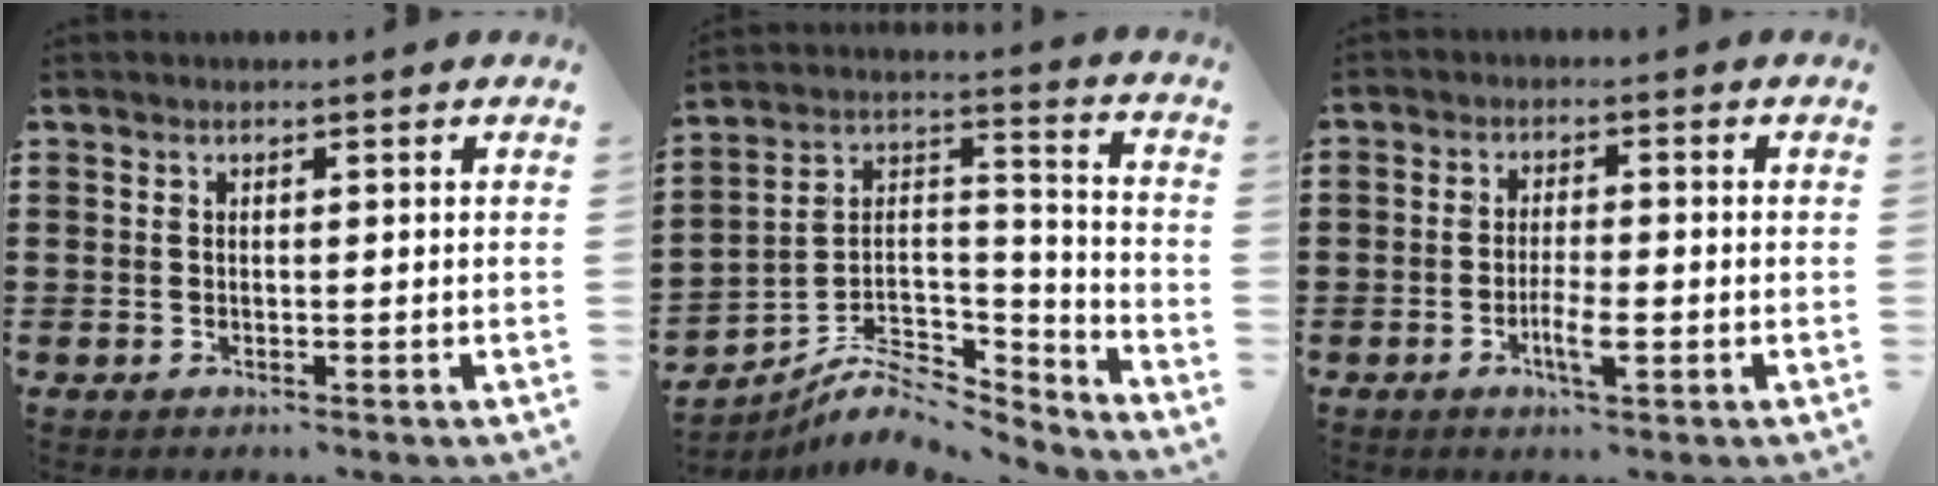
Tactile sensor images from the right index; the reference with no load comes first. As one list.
[{"total": 7.8, "force": [-6.2, 3.8, 2.9], "torque": [-0.057, 0.011, -0.119]}, {"total": 4.3, "force": [-1.5, 1.3, 3.8], "torque": [-0.069, 0.002, -0.028]}]